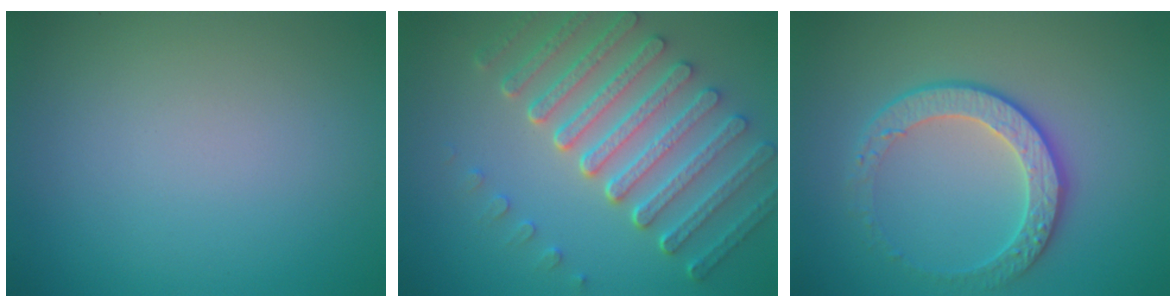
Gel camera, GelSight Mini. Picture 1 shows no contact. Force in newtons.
{"total": 7.3, "press": 5.5, "slide": 4.9}
{"total": 3.7, "press": 3.3, "slide": 1.7}